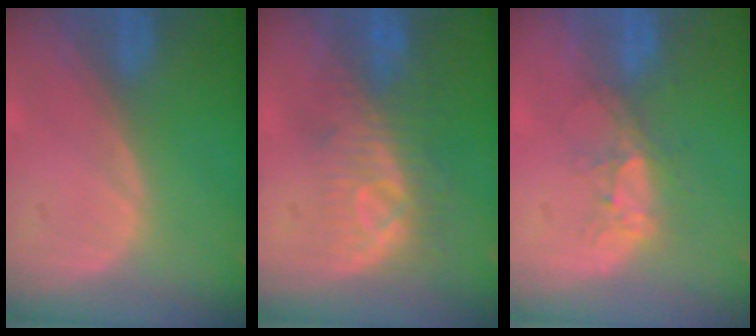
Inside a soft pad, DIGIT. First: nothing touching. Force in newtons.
{"total": 8.1, "press": 7.5, "slide": 3.2}
{"total": 4.0, "press": 3.5, "slide": 1.9}